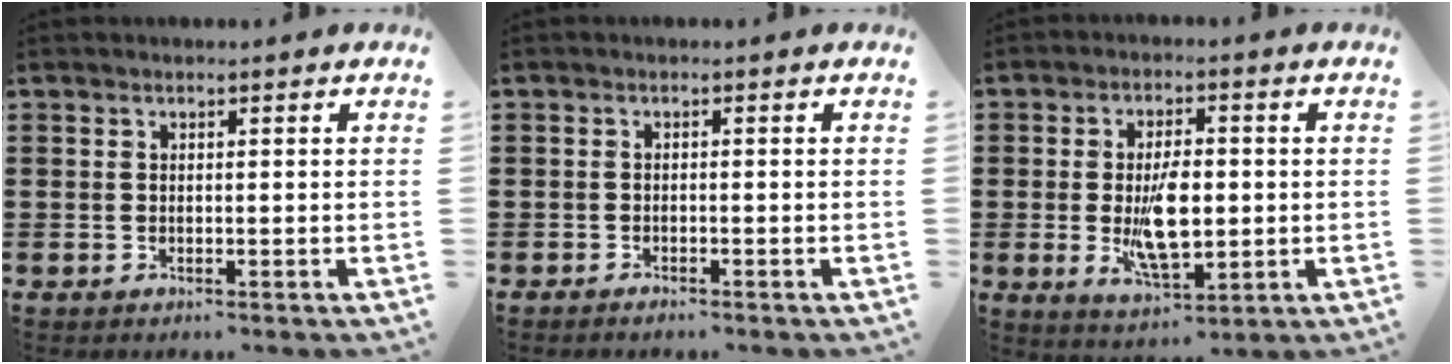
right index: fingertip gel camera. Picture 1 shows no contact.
{"total": 0.8, "force": [-0.8, -0.1, 0.1], "torque": [-0.005, -0.004, -0.015]}
{"total": 8.7, "force": [-0.6, 3.9, 7.7], "torque": [-0.141, -0.008, -0.015]}